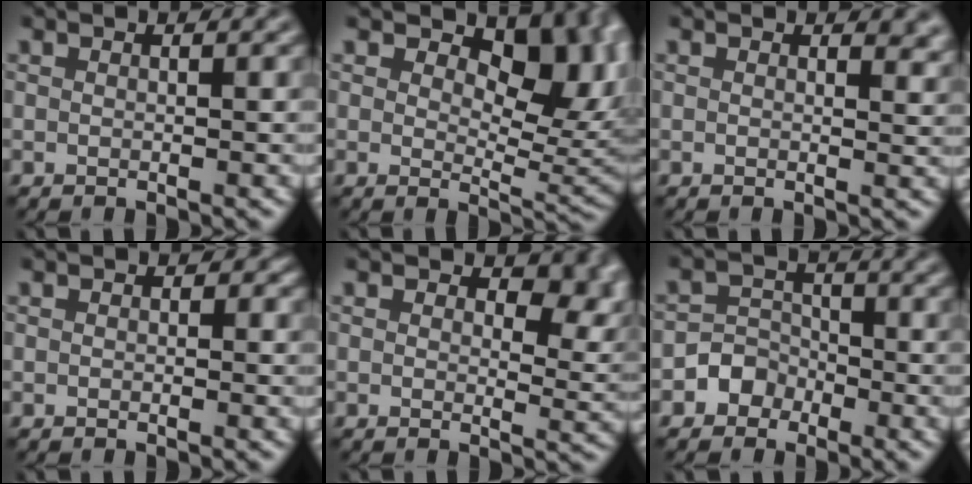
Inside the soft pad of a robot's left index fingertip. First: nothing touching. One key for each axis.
{"total": 9.5, "fx": 3.2, "fy": 5.3, "fz": 7.2, "tx": -0.097, "ty": -0.009, "tz": 0.052}
{"total": 2.3, "fx": 1.7, "fy": 1.0, "fz": 1.2, "tx": -0.016, "ty": -0.002, "tz": 0.023}
{"total": 0.6, "fx": -0.1, "fy": 0.5, "fz": 0.2, "tx": -0.001, "ty": 0.001, "tz": -0.001}
{"total": 5.4, "fx": 2.1, "fy": 3.0, "fz": 3.9, "tx": -0.050, "ty": -0.007, "tz": 0.030}
{"total": 2.7, "fx": -1.7, "fy": 2.0, "fz": 0.0, "tx": 0.022, "ty": 0.013, "tz": -0.040}